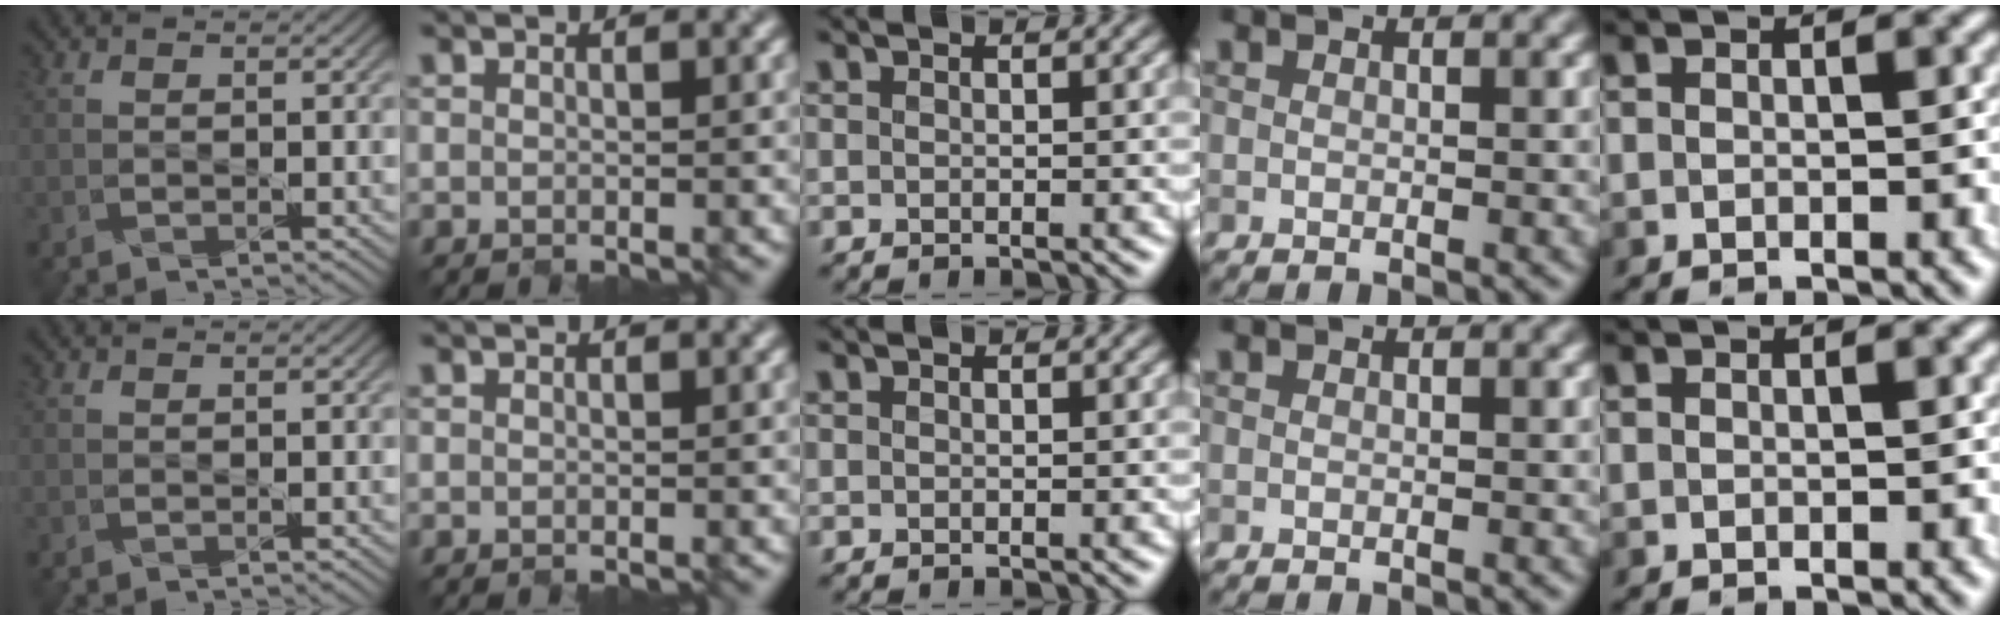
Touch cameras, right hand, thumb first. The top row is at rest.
{}